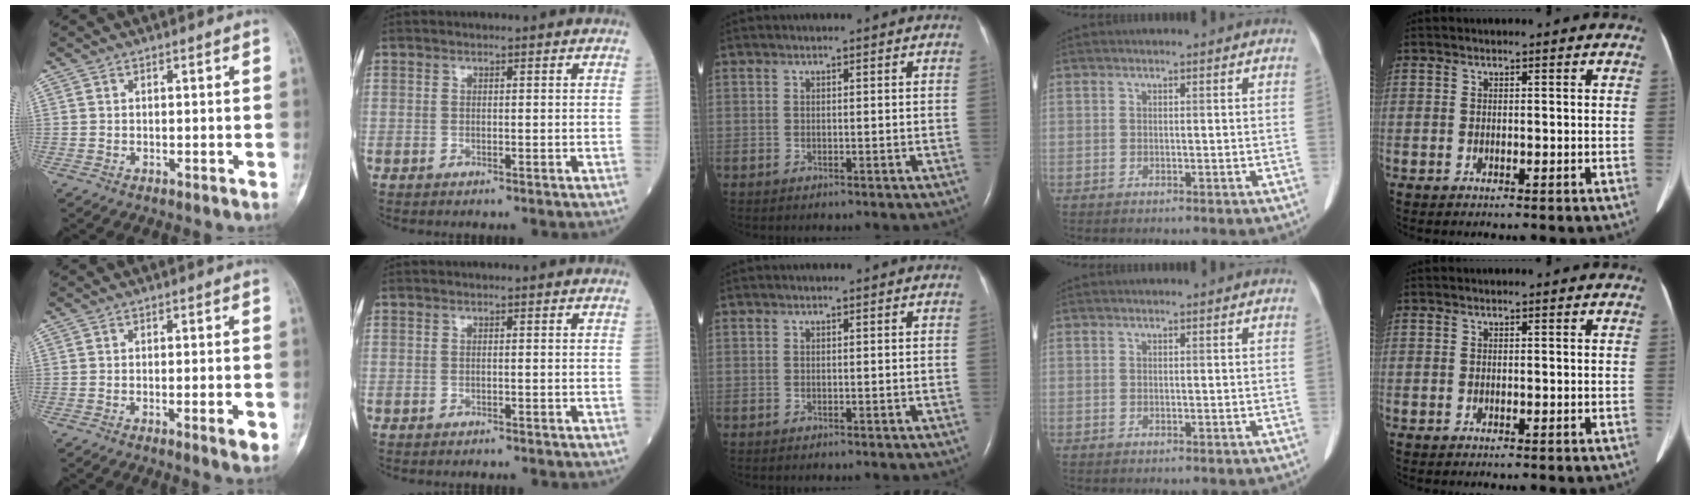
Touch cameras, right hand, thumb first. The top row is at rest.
{"thumb": {"total": 4.1, "force": [-1.2, 0.7, 3.8], "torque": [-0.054, -0.004, -0.015]}, "index": {"total": 0.5, "force": [-0.5, 0.1, 0.2], "torque": [-0.008, -0.001, -0.009]}}